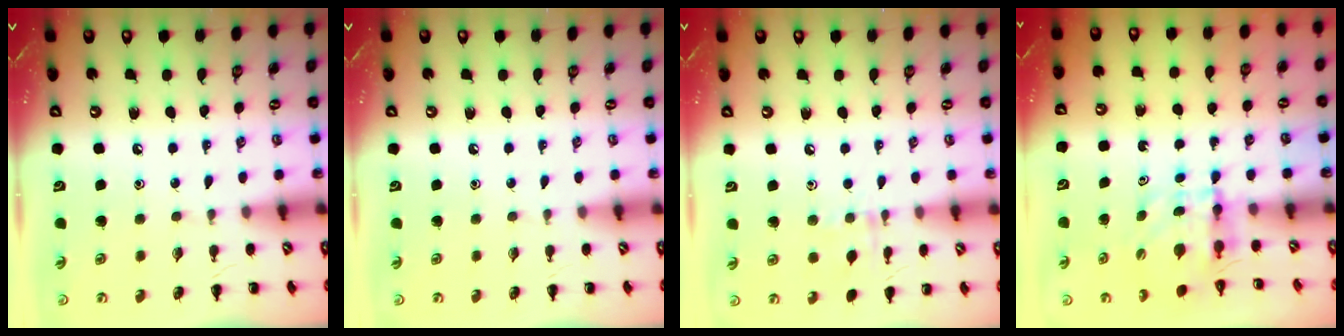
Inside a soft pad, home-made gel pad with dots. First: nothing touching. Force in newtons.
{"total": 0.0}
{"total": 5.9, "press": 5.8, "slide": 1.2}
{"total": 4.0, "press": 4.0, "slide": 0.1}